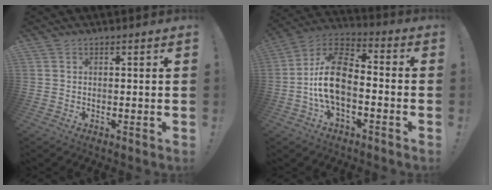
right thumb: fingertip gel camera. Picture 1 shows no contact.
{"total": 14.8, "force": [-3.4, 8.3, 11.8], "torque": [-0.224, 0.027, -0.055]}